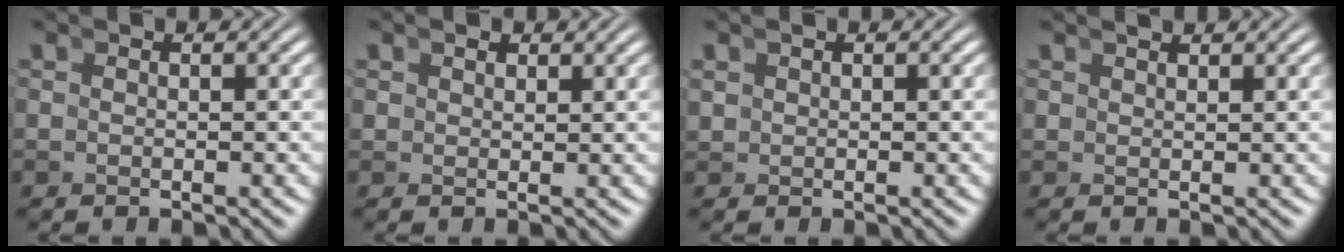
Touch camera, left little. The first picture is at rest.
{"total": 0.8, "force": [0.8, 0.0, 0.0], "torque": [0.009, -0.005, 0.020]}
{"total": 0.8, "force": [0.5, 0.6, 0.2], "torque": [-0.007, -0.007, 0.015]}
{"total": 1.2, "force": [1.0, -0.6, 0.0], "torque": [0.015, 0.000, 0.022]}